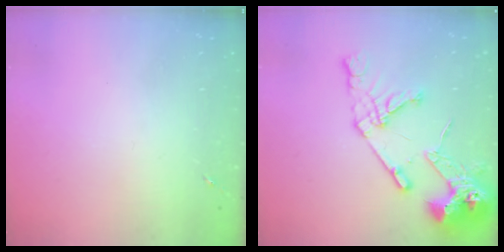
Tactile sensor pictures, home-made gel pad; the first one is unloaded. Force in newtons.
{"total": 17.1, "press": 17.0, "slide": 2.1}